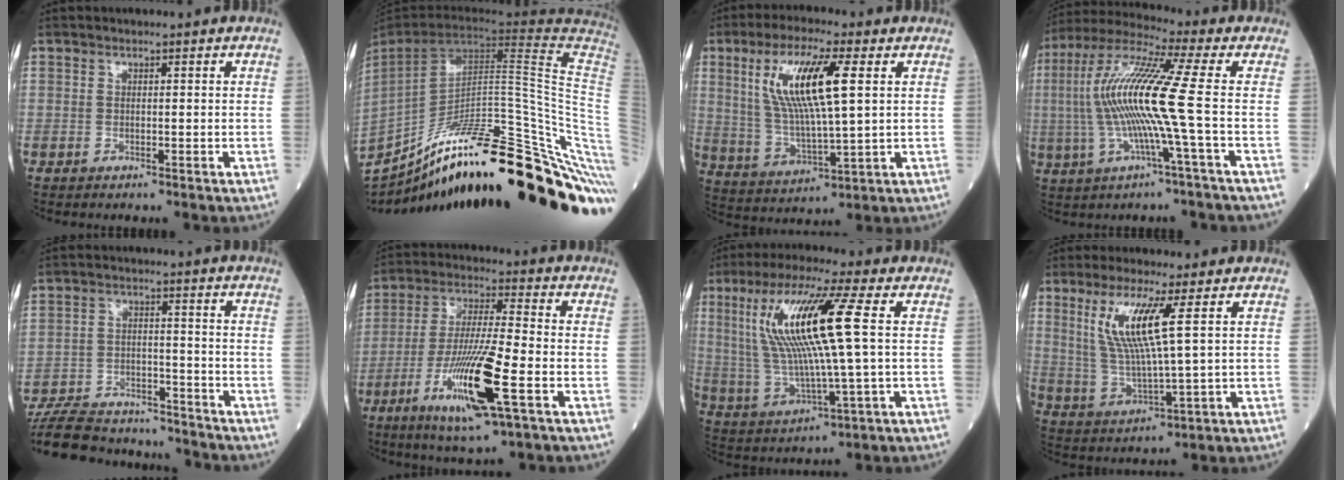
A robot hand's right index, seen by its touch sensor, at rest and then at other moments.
{"total": 40.6, "force": [-27.4, 6.2, 29.4], "torque": [-0.376, -0.038, -0.389]}
{"total": 13.5, "force": [4.0, 2.1, 12.8], "torque": [-0.262, 0.006, 0.077]}
{"total": 14.0, "force": [-0.8, -1.1, 13.9], "torque": [-0.291, 0.009, -0.027]}
{"total": 18.4, "force": [-17.2, 4.2, 5.2], "torque": [-0.120, 0.000, -0.263]}
{"total": 14.6, "force": [-5.6, 0.7, 13.5], "torque": [-0.265, -0.024, -0.101]}
{"total": 15.9, "force": [3.3, 0.5, 15.6], "torque": [-0.326, 0.011, 0.062]}
{"total": 10.0, "force": [3.5, 0.0, 9.4], "torque": [-0.205, -0.007, 0.073]}